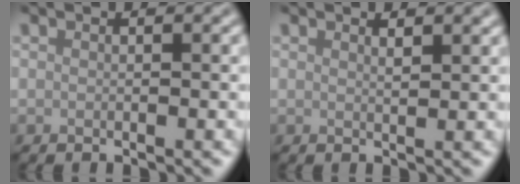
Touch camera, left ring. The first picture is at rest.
{"total": 0.9, "force": [0.8, 0.2, 0.4], "torque": [-0.006, 0.000, 0.013]}